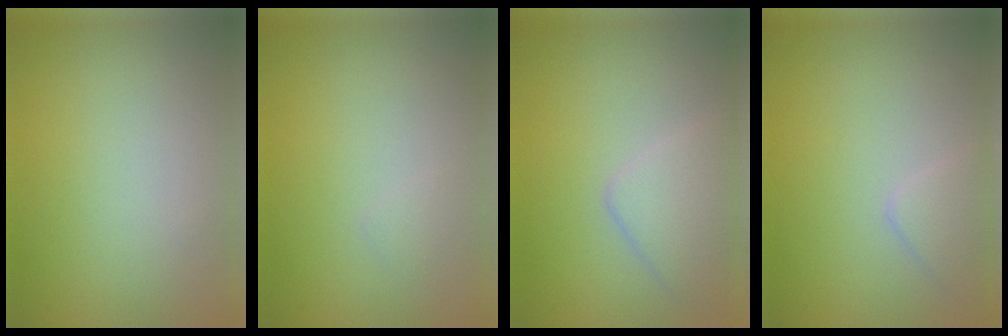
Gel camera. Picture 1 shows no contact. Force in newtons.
{"total": 0.6, "press": 0.6, "slide": 0.0}
{"total": 2.9, "press": 2.9, "slide": 0.1}
{"total": 1.6, "press": 1.6, "slide": 0.1}